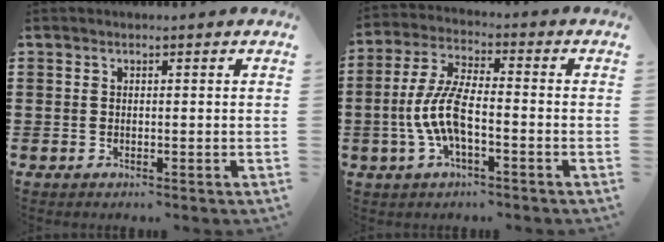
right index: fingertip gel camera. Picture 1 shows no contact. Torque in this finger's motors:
{"motor_torque": [2.14, 0.00, 0.38, 0.21]}